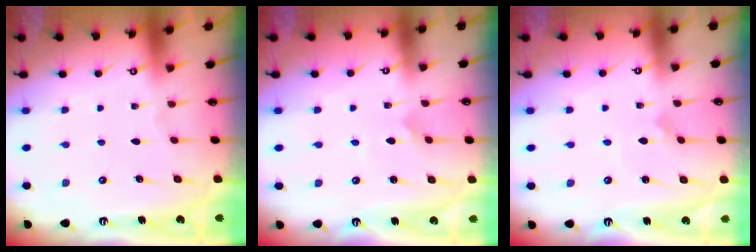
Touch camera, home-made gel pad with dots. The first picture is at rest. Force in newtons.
{"total": 1.2, "press": 1.2, "slide": 0.0}
{"total": 1.7, "press": 1.7, "slide": 0.2}